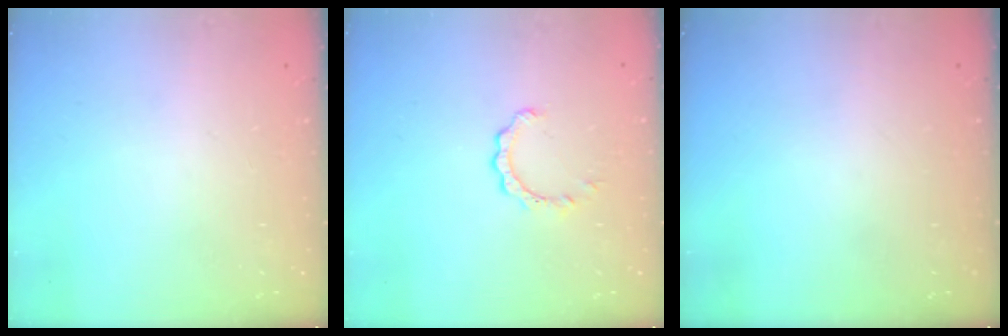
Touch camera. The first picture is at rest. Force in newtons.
{"total": 2.1, "press": 2.1, "slide": 0.1}
{"total": 0.0}